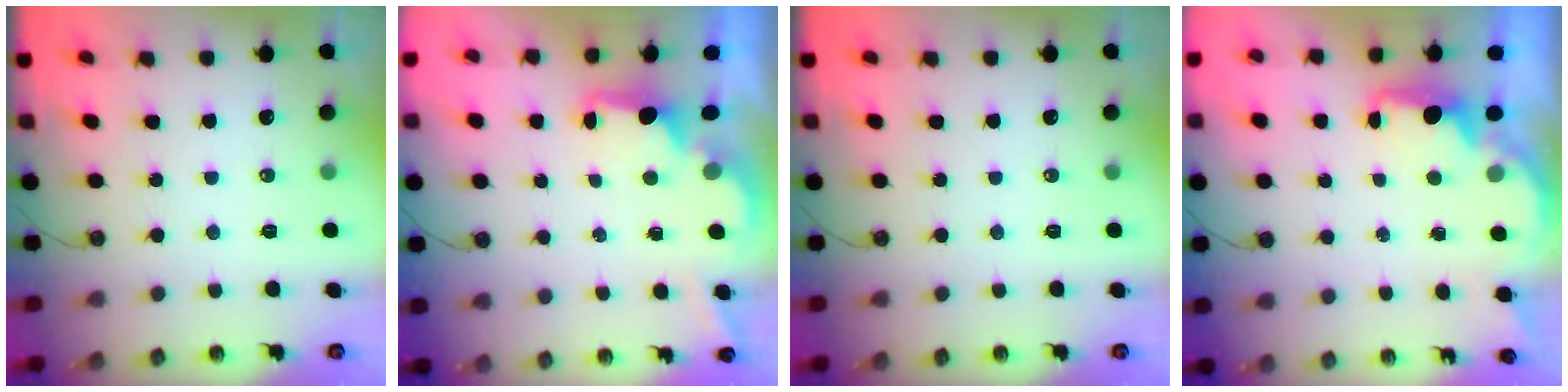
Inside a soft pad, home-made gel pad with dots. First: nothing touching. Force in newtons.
{"total": 2.2, "press": 2.1, "slide": 0.8}
{"total": 0.0}
{"total": 2.1, "press": 2.0, "slide": 0.5}